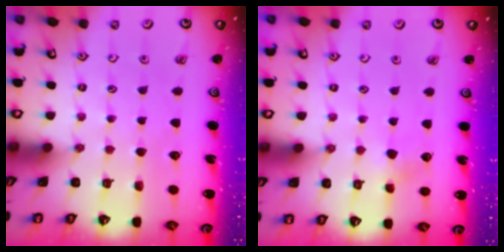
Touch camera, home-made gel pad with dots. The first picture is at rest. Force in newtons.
{"total": 2.8, "press": 2.8, "slide": 0.6}